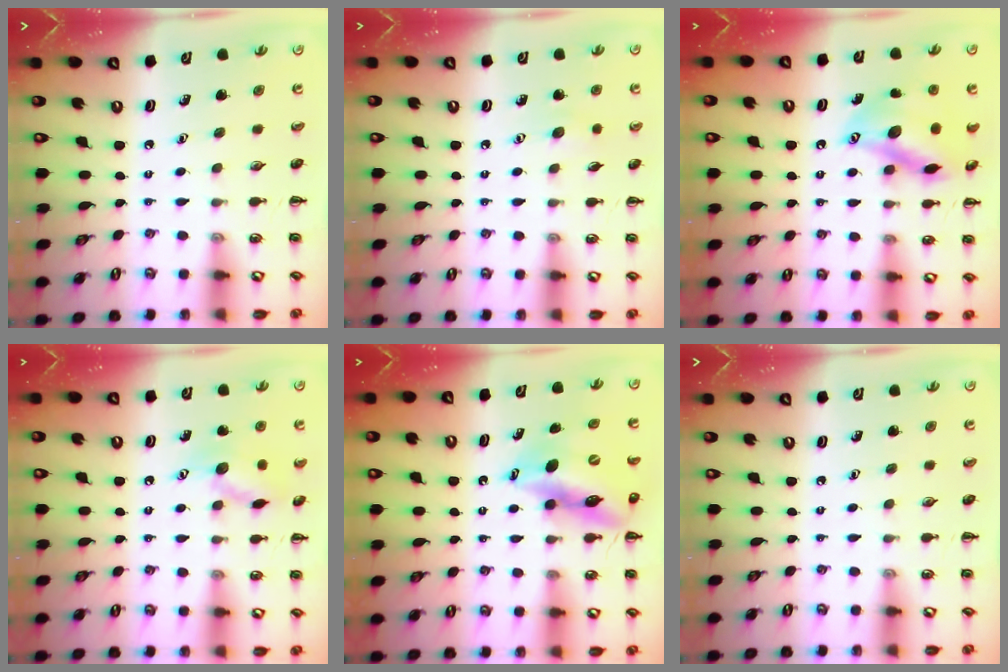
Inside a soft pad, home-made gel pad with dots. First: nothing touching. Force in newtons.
{"total": 4.6, "press": 4.5, "slide": 1.2}
{"total": 15.6, "press": 15.6, "slide": 0.8}
{"total": 10.3, "press": 10.3, "slide": 0.5}
{"total": 13.6, "press": 13.0, "slide": 3.9}
{"total": 0.0}